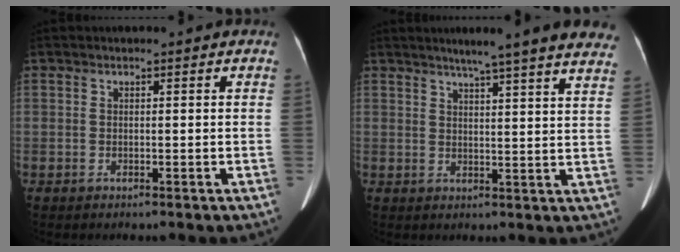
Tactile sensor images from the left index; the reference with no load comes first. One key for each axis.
{"total": 17.7, "fx": 15.1, "fy": 0.0, "fz": 9.2, "tx": -0.129, "ty": -0.012, "tz": 0.176}